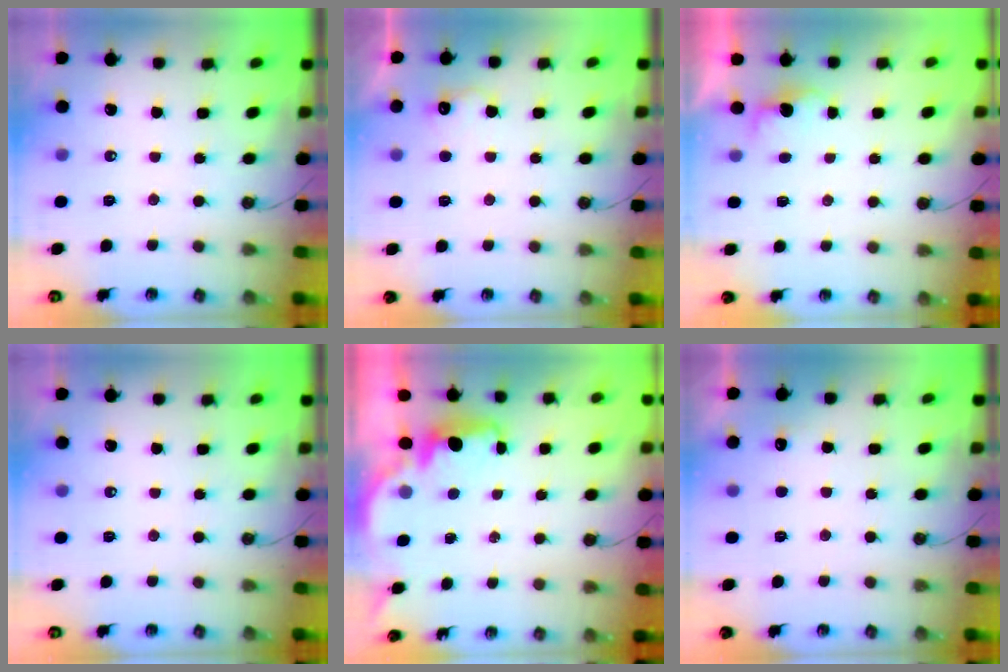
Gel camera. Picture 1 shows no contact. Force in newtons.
{"total": 6.9, "press": 6.8, "slide": 1.2}
{"total": 1.8, "press": 1.6, "slide": 0.8}
{"total": 0.0}
{"total": 1.9, "press": 1.8, "slide": 0.7}
{"total": 4.8, "press": 4.7, "slide": 1.1}